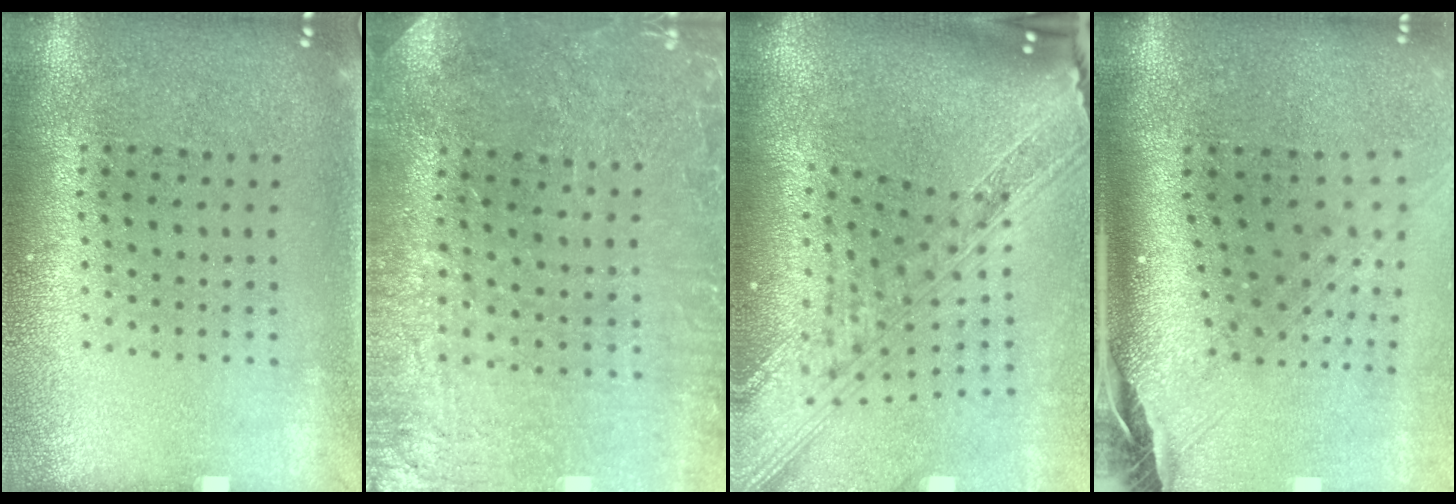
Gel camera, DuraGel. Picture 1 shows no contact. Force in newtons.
{"total": 1.1, "press": 1.1, "slide": 0.1}
{"total": 4.0, "press": 2.9, "slide": 2.7}
{"total": 2.9, "press": 2.2, "slide": 2.0}